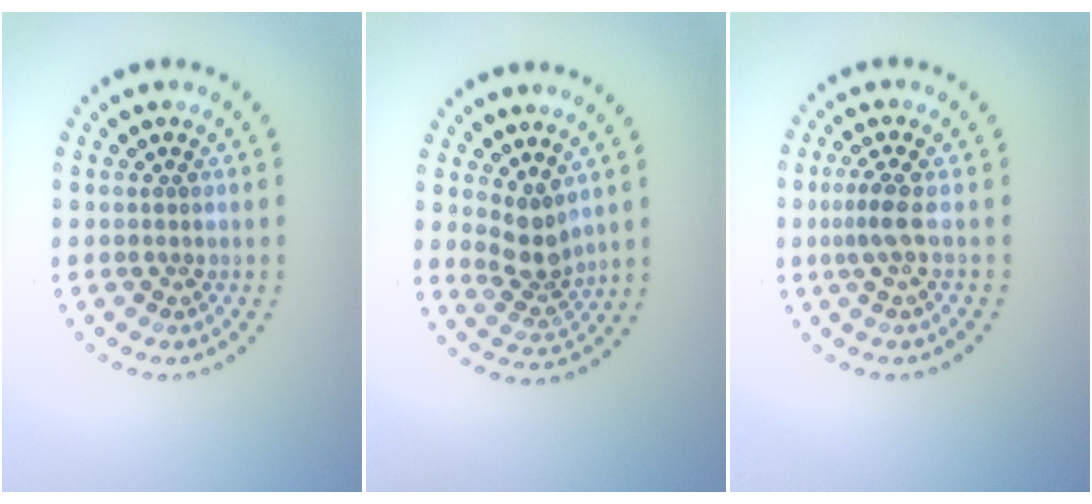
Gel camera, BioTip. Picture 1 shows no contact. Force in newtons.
{"total": 2.7, "press": 2.0, "slide": 1.8}
{"total": 1.9, "press": 1.4, "slide": 1.4}